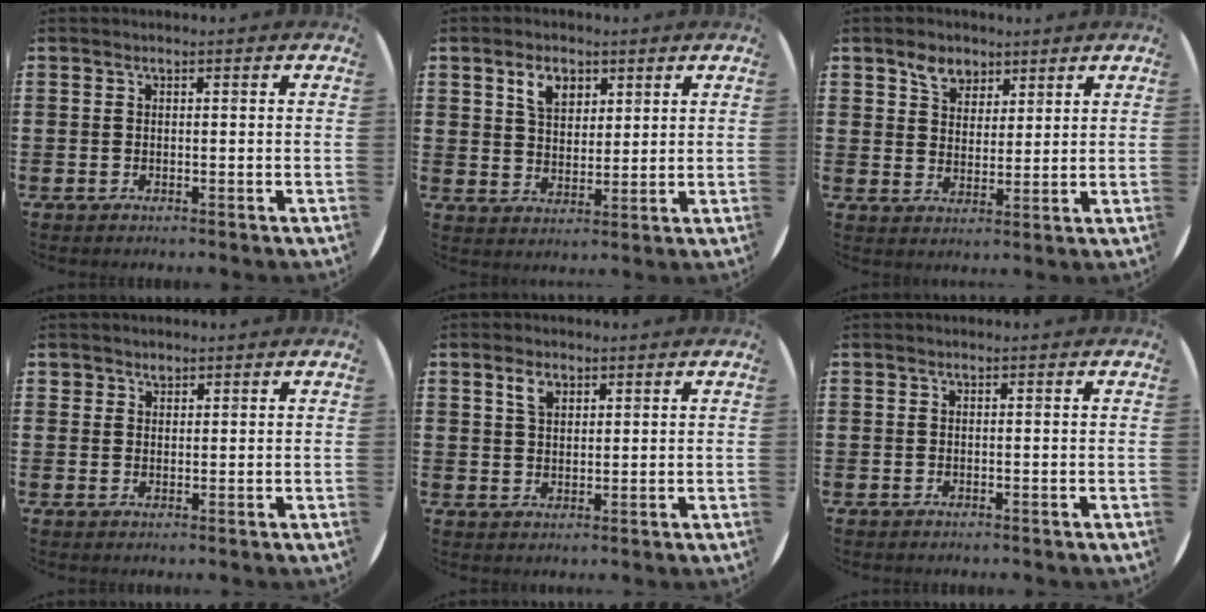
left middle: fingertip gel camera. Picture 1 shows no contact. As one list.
[{"total": 4.3, "force": [2.6, 2.6, 2.2], "torque": [-0.035, 0.003, 0.045]}, {"total": 4.2, "force": [3.1, 2.6, 0.9], "torque": [-0.019, 0.003, 0.059]}, {"total": 1.5, "force": [1.3, 0.8, 0.0], "torque": [0.007, -0.001, 0.023]}, {"total": 2.7, "force": [1.8, 1.5, 1.3], "torque": [-0.014, -0.003, 0.030]}, {"total": 0.0}]